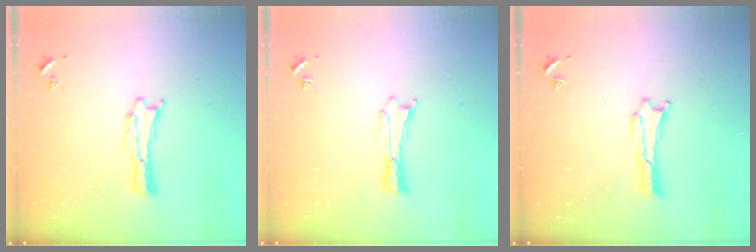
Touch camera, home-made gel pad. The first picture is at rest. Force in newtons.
{"total": 0.0}
{"total": 0.0}